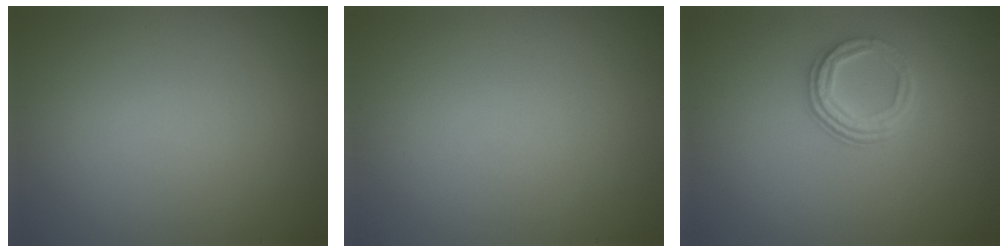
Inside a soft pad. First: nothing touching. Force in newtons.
{"total": 0.0}
{"total": 3.1, "press": 2.4, "slide": 1.9}